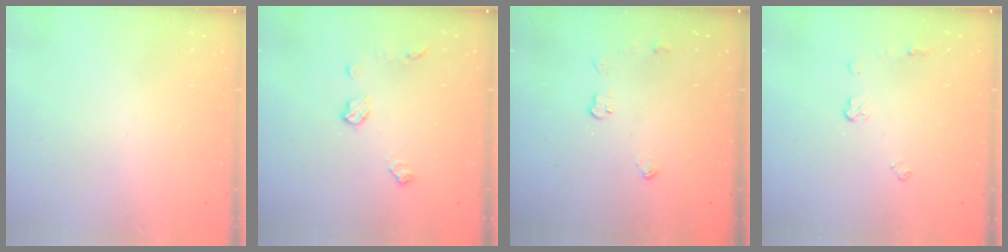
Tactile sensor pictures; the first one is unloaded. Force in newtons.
{"total": 7.4, "press": 7.4, "slide": 0.5}
{"total": 3.9, "press": 3.9, "slide": 0.4}
{"total": 3.8, "press": 3.7, "slide": 0.6}